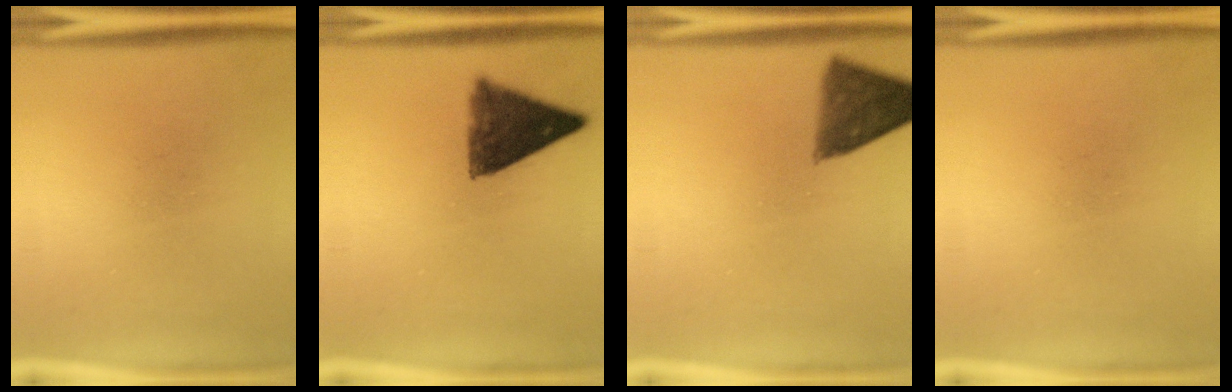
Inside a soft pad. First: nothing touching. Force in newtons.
{"total": 9.6}
{"total": 8.4}
{"total": 0.0}